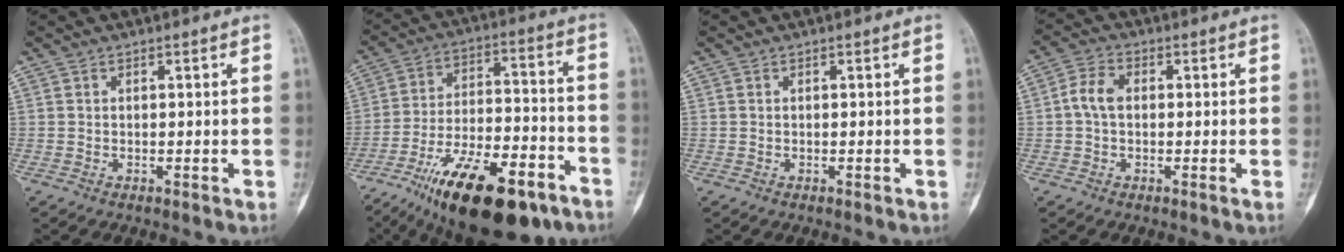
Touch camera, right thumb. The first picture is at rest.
{"total": 23.8, "force": [-14.5, 8.9, 16.6], "torque": [-0.264, 0.068, -0.233]}
{"total": 0.0}
{"total": 4.6, "force": [0.0, 2.7, 3.7], "torque": [-0.075, 0.010, -0.012]}